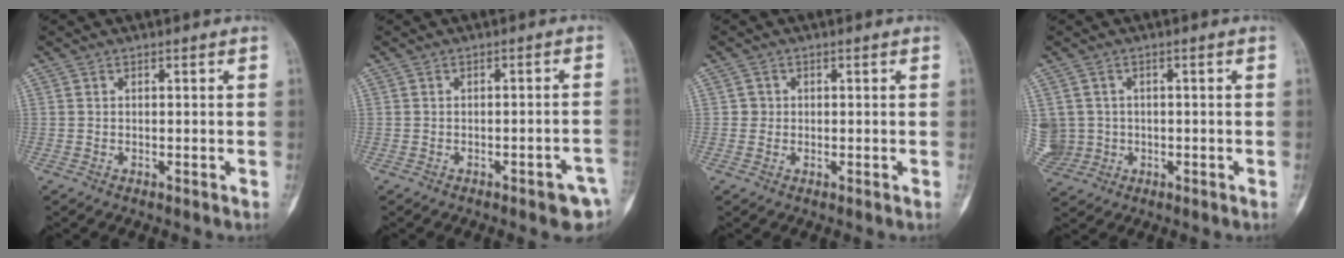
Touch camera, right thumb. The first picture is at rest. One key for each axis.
{"total": 5.4, "fx": -2.7, "fy": 1.7, "fz": 4.4, "tx": -0.047, "ty": 0.014, "tz": -0.027}
{"total": 1.4, "fx": 0.0, "fy": 1.4, "fz": 0.1, "tx": 0.007, "ty": 0.005, "tz": -0.001}
{"total": 7.6, "fx": 0.1, "fy": 7.4, "fz": 1.9, "tx": -0.051, "ty": 0.023, "tz": 0.016}